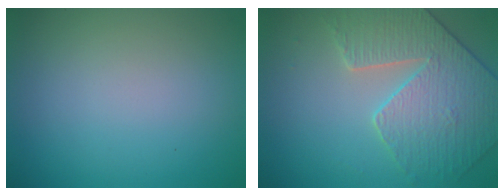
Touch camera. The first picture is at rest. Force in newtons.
{"total": 4.4, "press": 4.4, "slide": 0.2}